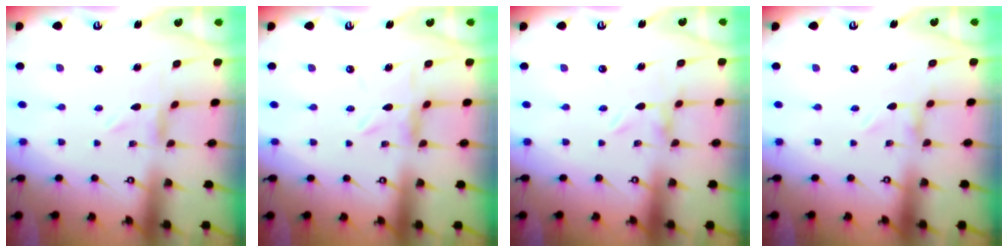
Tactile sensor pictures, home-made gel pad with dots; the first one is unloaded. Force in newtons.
{"total": 3.3, "press": 3.3, "slide": 0.3}
{"total": 0.0}
{"total": 0.0}